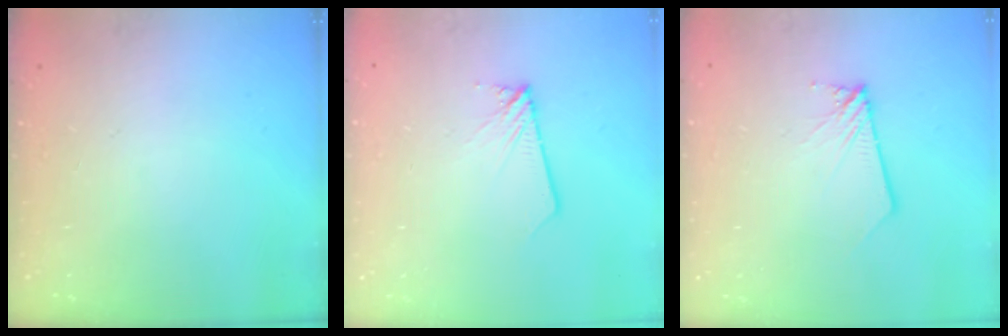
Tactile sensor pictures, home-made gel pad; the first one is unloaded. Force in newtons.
{"total": 1.9, "press": 1.9, "slide": 0.1}
{"total": 2.7, "press": 2.7, "slide": 0.2}